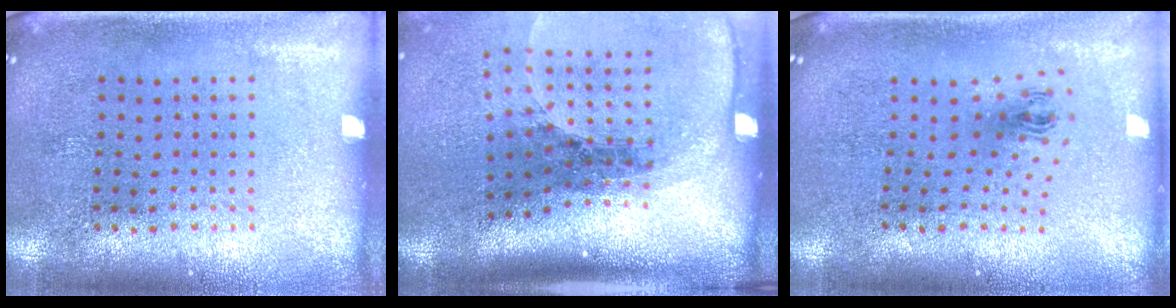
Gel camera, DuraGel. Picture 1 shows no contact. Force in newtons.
{"total": 2.6, "press": 1.9, "slide": 1.8}
{"total": 1.0, "press": 0.5, "slide": 0.9}